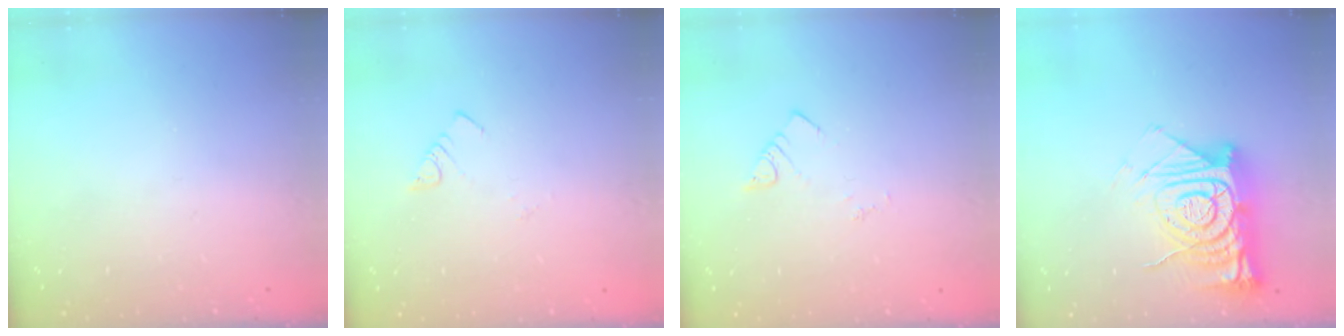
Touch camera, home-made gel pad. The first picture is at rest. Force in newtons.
{"total": 1.8, "press": 1.8, "slide": 0.2}
{"total": 1.8, "press": 1.8, "slide": 0.3}
{"total": 16.4, "press": 16.4, "slide": 1.4}